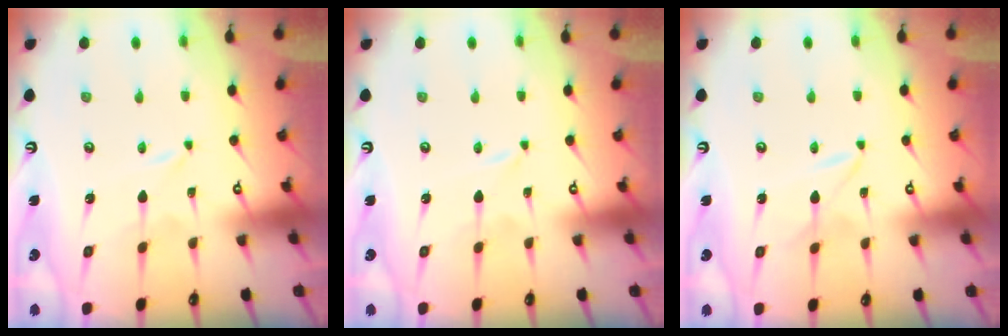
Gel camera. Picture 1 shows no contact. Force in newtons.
{"total": 0.0}
{"total": 2.0, "press": 2.0, "slide": 0.3}